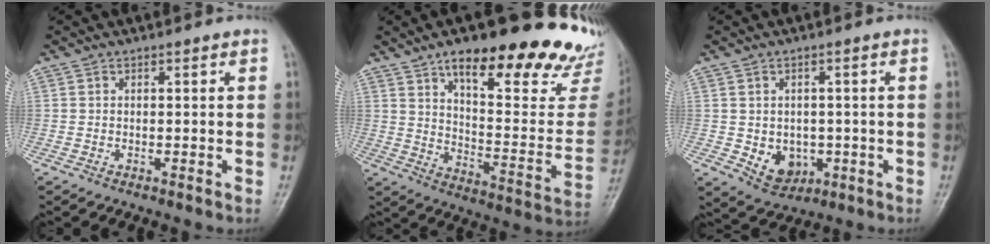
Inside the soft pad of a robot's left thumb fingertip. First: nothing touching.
{"total": 28.2, "force": [19.4, 8.5, 18.6], "torque": [-0.213, -0.083, 0.271]}
{"total": 6.6, "force": [-1.1, 5.3, 3.7], "torque": [-0.033, -0.001, 0.000]}